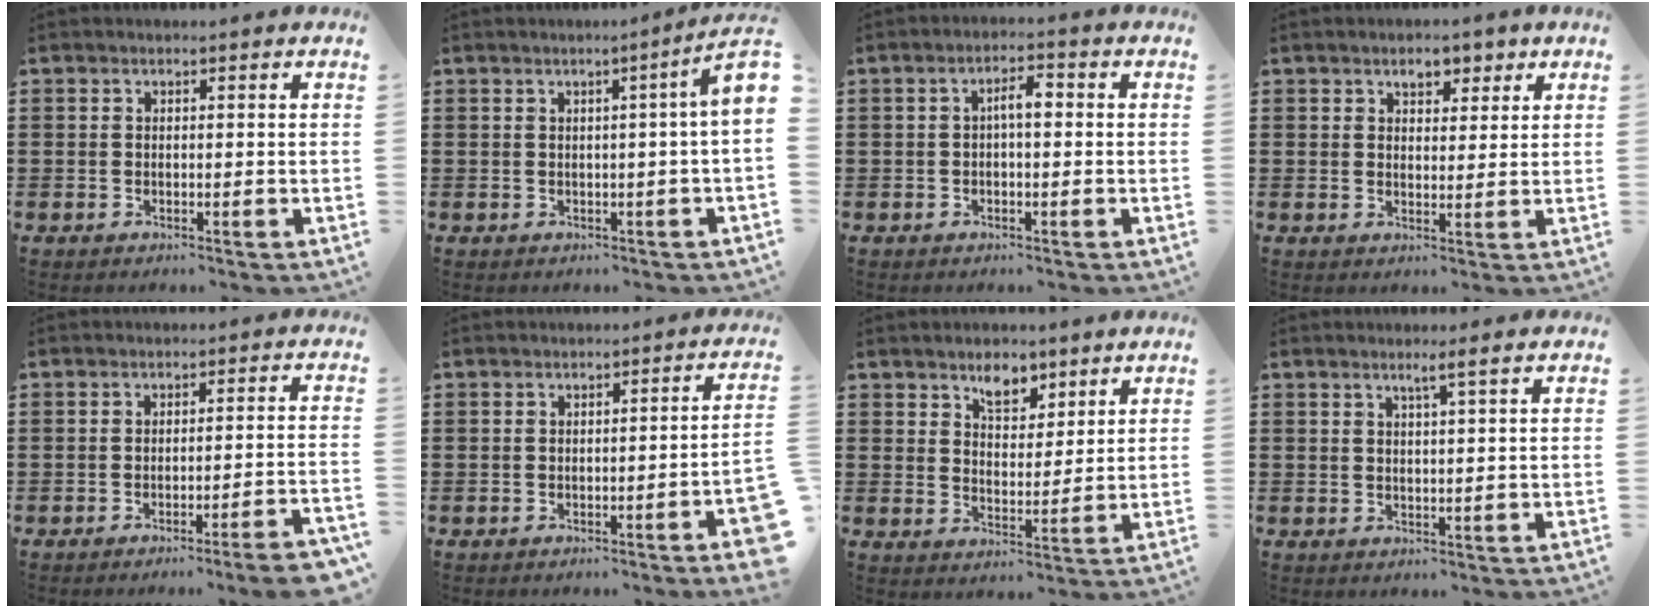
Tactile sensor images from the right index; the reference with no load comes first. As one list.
[{"total": 2.8, "force": [-0.1, -0.5, 2.8], "torque": [-0.047, -0.005, -0.004]}, {"total": 3.0, "force": [-0.1, 0.9, 2.9], "torque": [-0.055, 0.007, -0.005]}, {"total": 3.5, "force": [2.4, 2.0, 1.6], "torque": [-0.024, 0.004, 0.039]}, {"total": 4.0, "force": [-3.1, -0.5, 2.5], "torque": [-0.040, -0.014, -0.058]}, {"total": 2.8, "force": [-1.4, -0.2, 2.4], "torque": [-0.036, -0.007, -0.024]}, {"total": 5.1, "force": [3.9, 2.5, 2.1], "torque": [-0.038, -0.002, 0.069]}, {"total": 2.1, "force": [1.2, -0.4, 1.6], "torque": [-0.032, -0.004, 0.019]}]